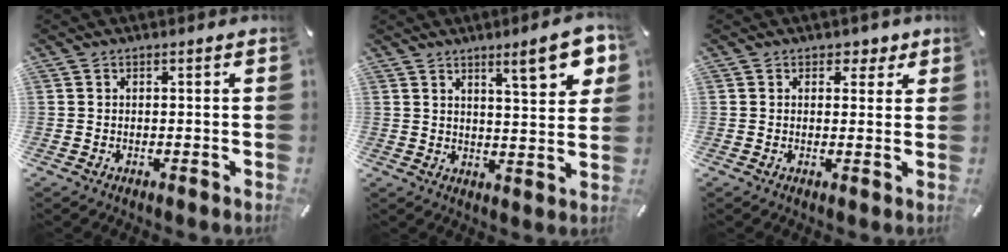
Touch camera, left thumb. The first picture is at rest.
{"total": 11.2, "force": [6.4, 2.6, 8.8], "torque": [-0.124, -0.031, 0.099]}
{"total": 3.0, "force": [1.6, 2.4, 0.8], "torque": [0.010, -0.005, 0.021]}